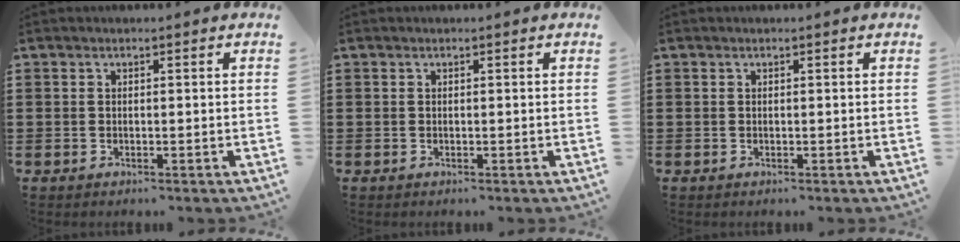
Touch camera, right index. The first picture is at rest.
{"total": 0.0}
{"total": 0.0}